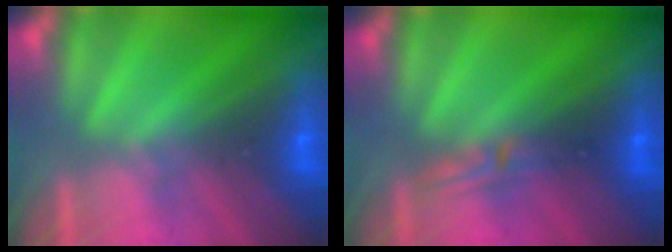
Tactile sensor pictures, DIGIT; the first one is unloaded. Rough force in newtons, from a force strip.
{"total": 2.3}